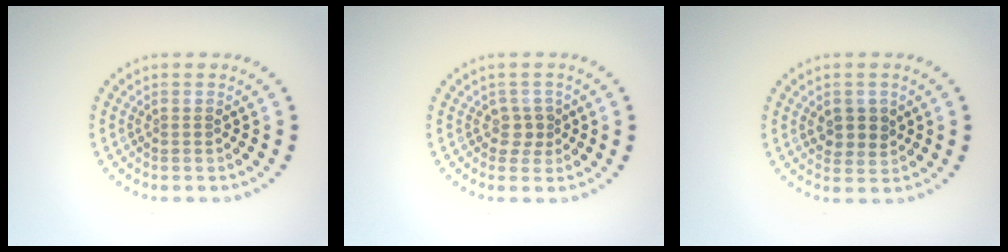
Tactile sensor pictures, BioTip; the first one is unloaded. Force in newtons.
{"total": 1.6, "press": 1.2, "slide": 1.0}
{"total": 2.4, "press": 2.3, "slide": 0.7}